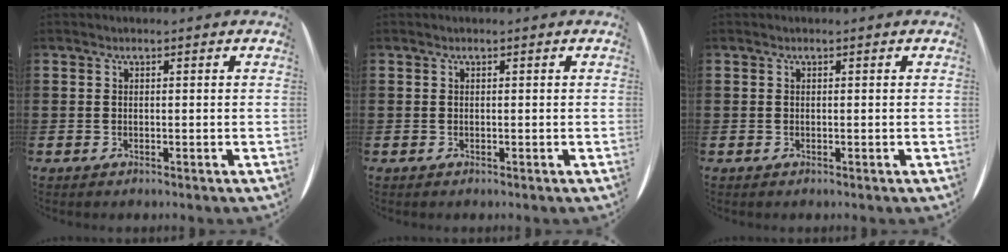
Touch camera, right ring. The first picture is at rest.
{"total": 0.0}
{"total": 0.0}